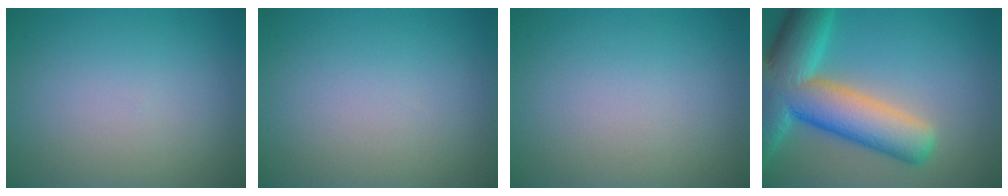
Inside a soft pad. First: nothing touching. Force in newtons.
{"total": 0.0}
{"total": 0.0}
{"total": 12.0, "press": 12.0, "slide": 0.8}